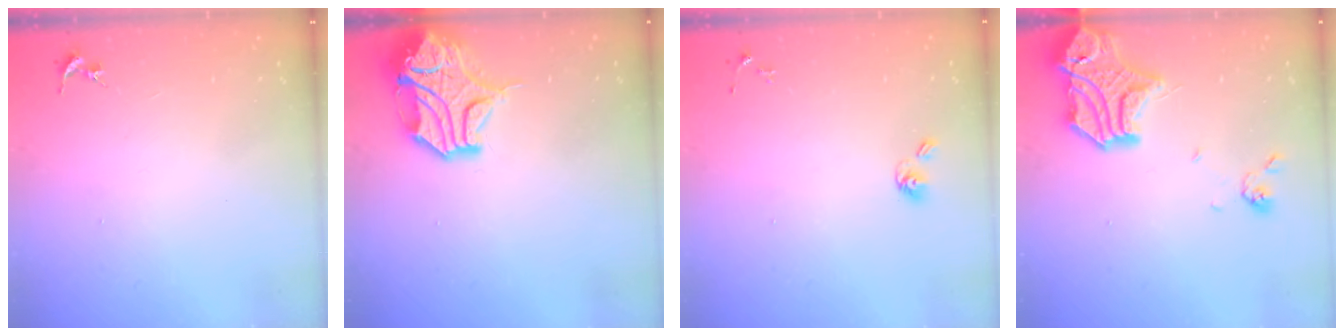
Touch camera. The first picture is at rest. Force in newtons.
{"total": 15.8, "press": 15.6, "slide": 2.5}
{"total": 5.6, "press": 5.1, "slide": 2.3}
{"total": 18.4, "press": 18.3, "slide": 2.2}